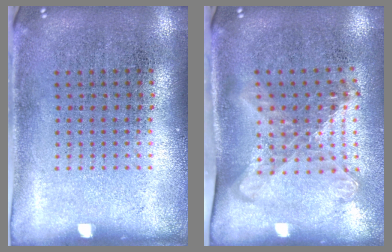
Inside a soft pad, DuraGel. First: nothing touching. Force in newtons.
{"total": 1.7, "press": 1.4, "slide": 1.1}